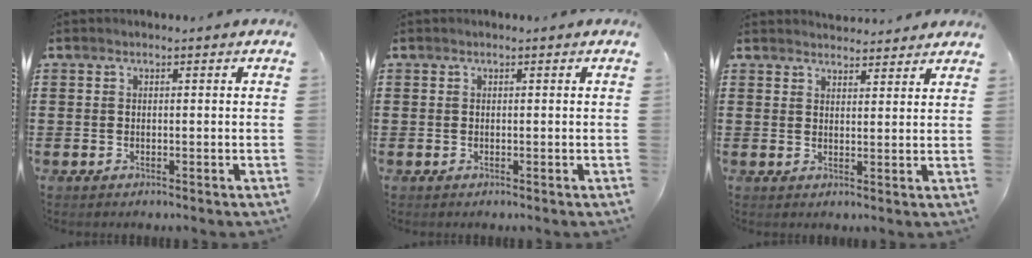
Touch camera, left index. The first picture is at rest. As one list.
[{"total": 0.0}, {"total": 2.7, "force": [2.7, 0.3, 0.0], "torque": [0.000, -0.011, 0.050]}]